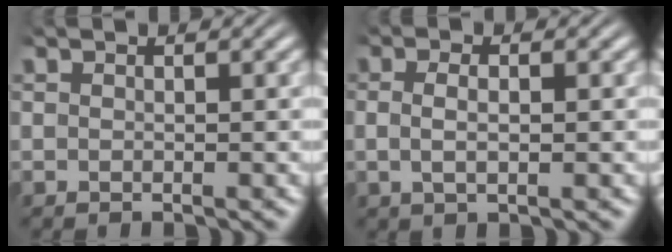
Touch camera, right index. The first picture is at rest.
{"total": 2.0, "force": [-0.1, 0.6, 1.9], "torque": [-0.040, -0.006, 0.004]}